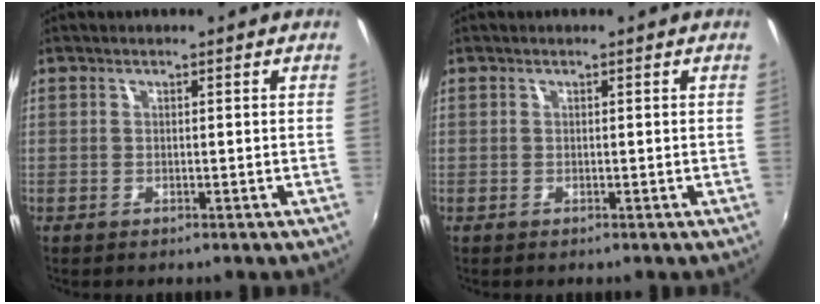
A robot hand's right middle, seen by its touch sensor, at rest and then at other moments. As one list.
[{"total": 0.0}]